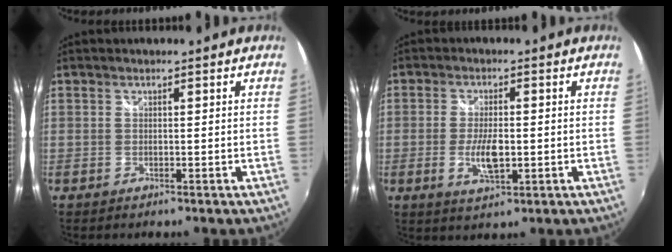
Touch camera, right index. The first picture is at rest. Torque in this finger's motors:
{"motor_torque": [1.33, 0.10, 0.32, 0.06]}